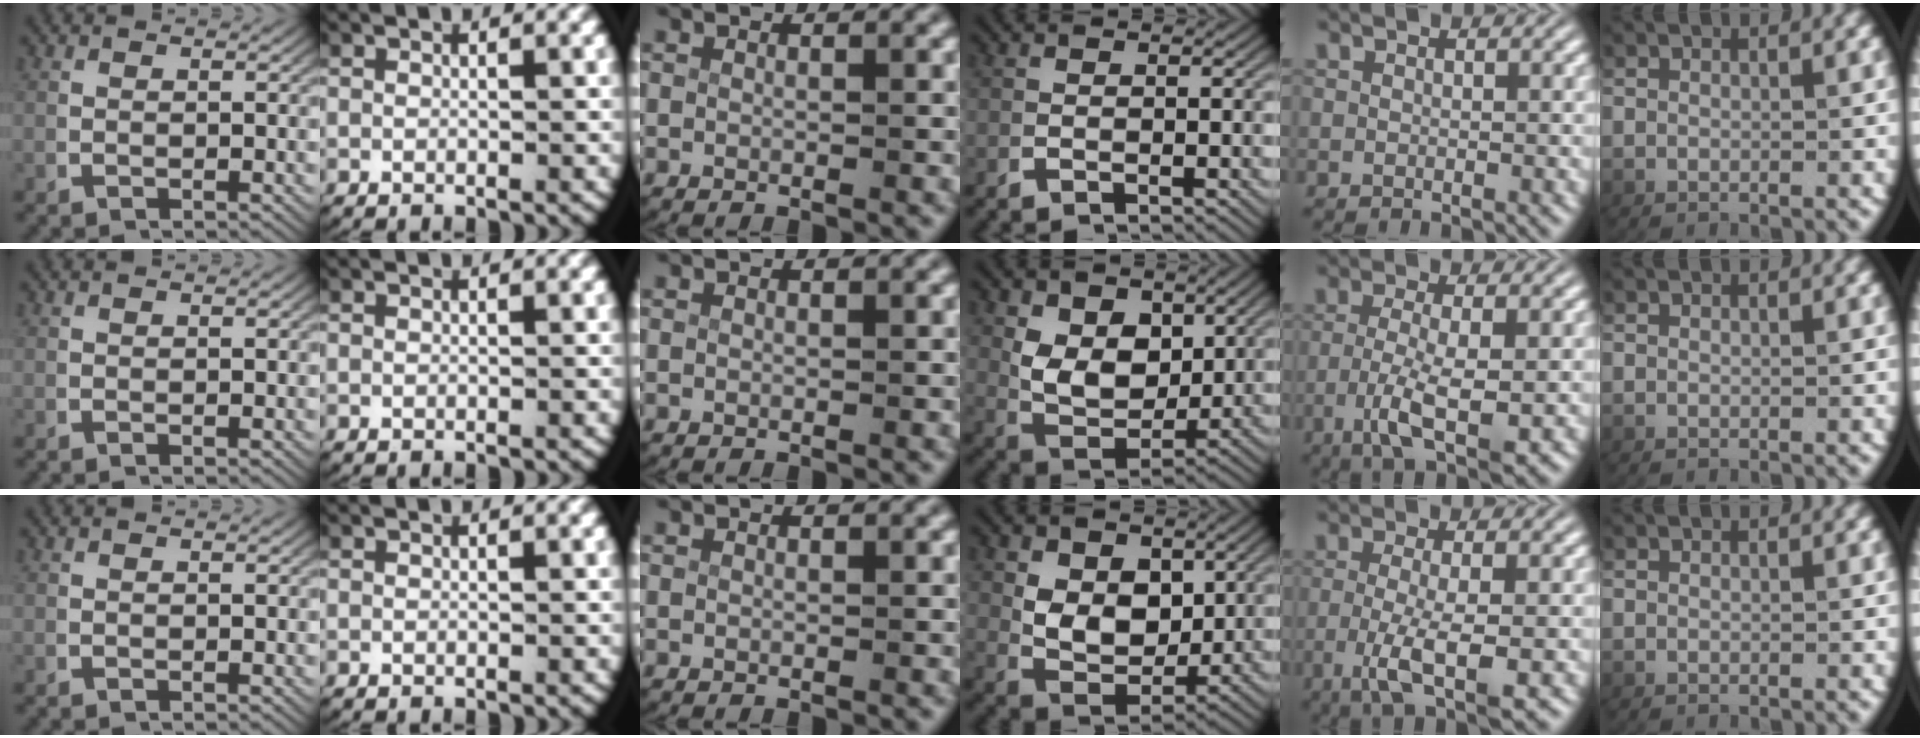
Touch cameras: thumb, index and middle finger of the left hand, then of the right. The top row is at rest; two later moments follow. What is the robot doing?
{"motion": "lift_and_place", "object": "key"}